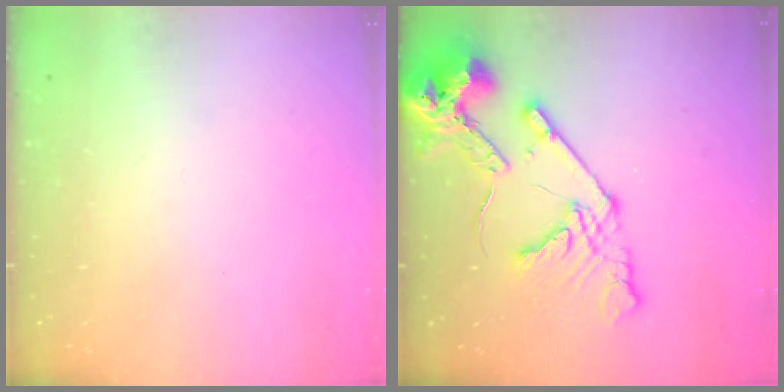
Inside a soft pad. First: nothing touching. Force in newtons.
{"total": 17.0, "press": 16.9, "slide": 2.1}